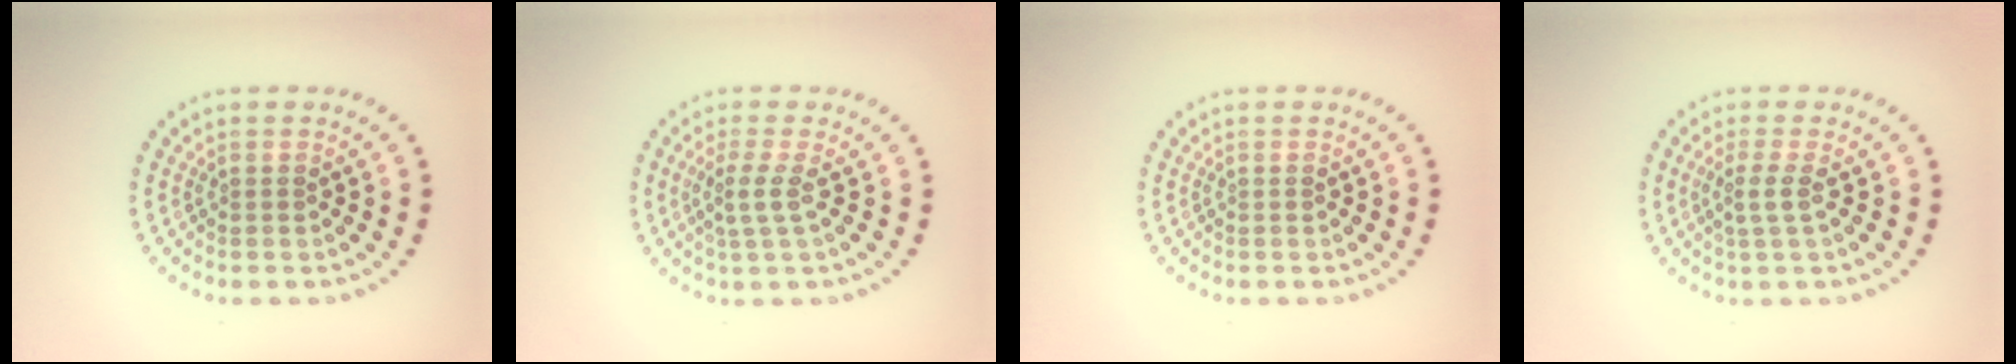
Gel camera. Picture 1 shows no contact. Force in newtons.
{"total": 2.1, "press": 1.6, "slide": 1.4}
{"total": 0.0}
{"total": 1.8, "press": 1.4, "slide": 1.1}